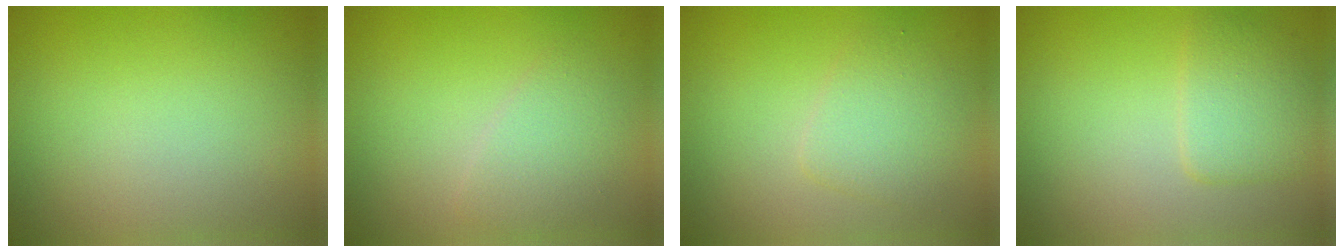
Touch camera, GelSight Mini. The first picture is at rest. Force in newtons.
{"total": 2.5, "press": 2.5, "slide": 0.1}
{"total": 2.7, "press": 2.7, "slide": 0.1}
{"total": 2.8, "press": 2.8, "slide": 0.3}